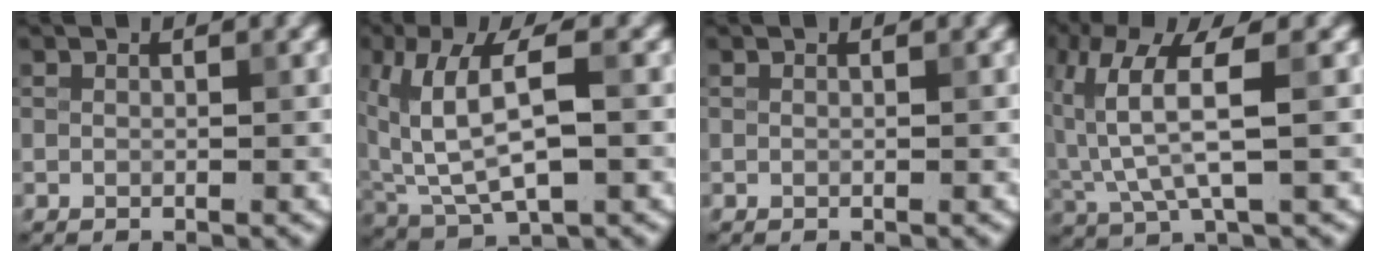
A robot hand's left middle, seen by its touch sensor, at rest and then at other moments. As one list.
[{"total": 7.5, "force": [1.4, 3.6, 6.5], "torque": [-0.137, 0.004, 0.026]}, {"total": 0.0}, {"total": 5.6, "force": [0.9, 1.5, 5.3], "torque": [-0.124, 0.004, 0.021]}]